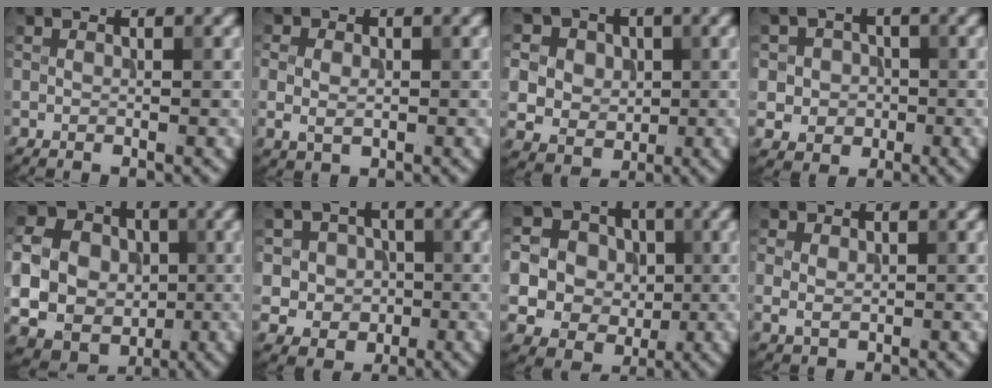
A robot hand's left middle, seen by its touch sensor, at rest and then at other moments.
{"total": 2.6, "force": [0.0, 2.0, 1.7], "torque": [-0.032, -0.001, 0.001]}
{"total": 9.5, "force": [2.6, 8.3, 3.9], "torque": [-0.093, 0.032, 0.031]}
{"total": 4.0, "force": [-0.1, 3.8, 1.2], "torque": [-0.007, 0.013, -0.011]}
{"total": 12.5, "force": [-0.6, 11.3, 5.3], "torque": [-0.145, -0.010, -0.020]}
{"total": 5.3, "force": [0.2, 5.1, 1.6], "torque": [-0.018, 0.018, -0.008]}
{"total": 11.7, "force": [-0.1, 11.0, 4.0], "torque": [-0.123, 0.027, -0.020]}
{"total": 2.1, "force": [0.3, 1.7, 1.3], "torque": [-0.022, 0.000, 0.006]}